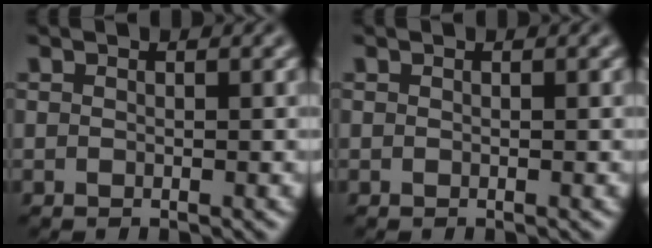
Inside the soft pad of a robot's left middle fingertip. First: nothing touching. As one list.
[{"total": 0.0}]